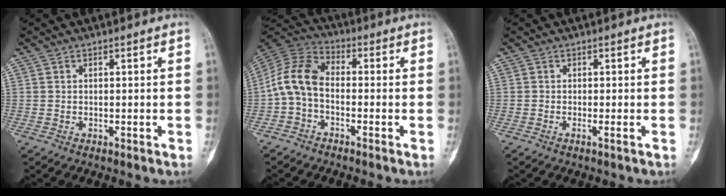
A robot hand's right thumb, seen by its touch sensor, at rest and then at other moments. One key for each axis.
{"total": 8.8, "fx": -1.6, "fy": 5.5, "fz": 6.7, "tx": -0.130, "ty": 0.029, "tz": -0.048}
{"total": 0.6, "fx": -0.3, "fy": -0.1, "fz": 0.5, "tx": -0.012, "ty": 0.000, "tz": -0.006}